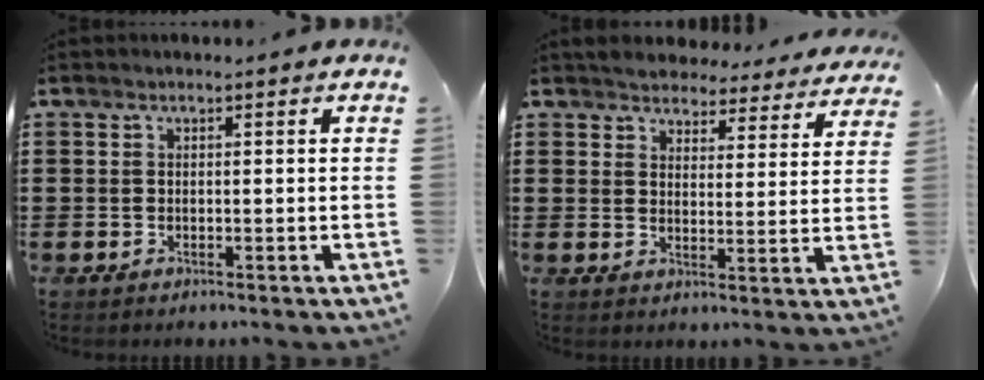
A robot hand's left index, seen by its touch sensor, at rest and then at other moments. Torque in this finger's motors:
{"motor_torque": [2.14, 0.00, 0.39, 0.02]}